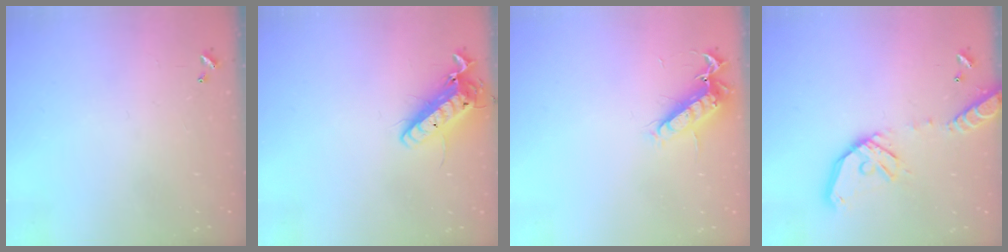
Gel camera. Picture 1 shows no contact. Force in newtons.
{"total": 15.6, "press": 15.4, "slide": 2.8}
{"total": 12.9, "press": 12.8, "slide": 1.4}
{"total": 15.4, "press": 15.1, "slide": 2.8}